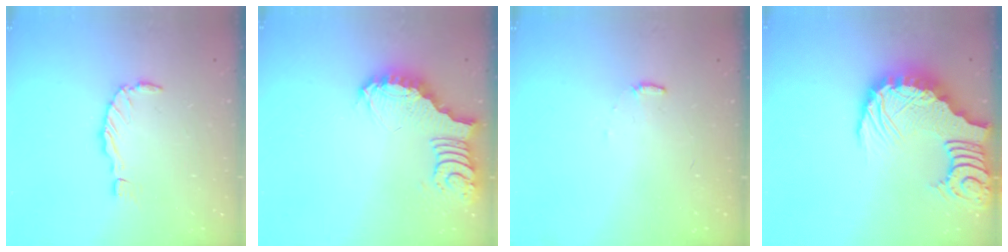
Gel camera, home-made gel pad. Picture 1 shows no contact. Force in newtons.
{"total": 3.6, "press": 3.6, "slide": 0.6}
{"total": 6.0, "press": 5.9, "slide": 0.4}
{"total": 9.4, "press": 9.4, "slide": 1.2}